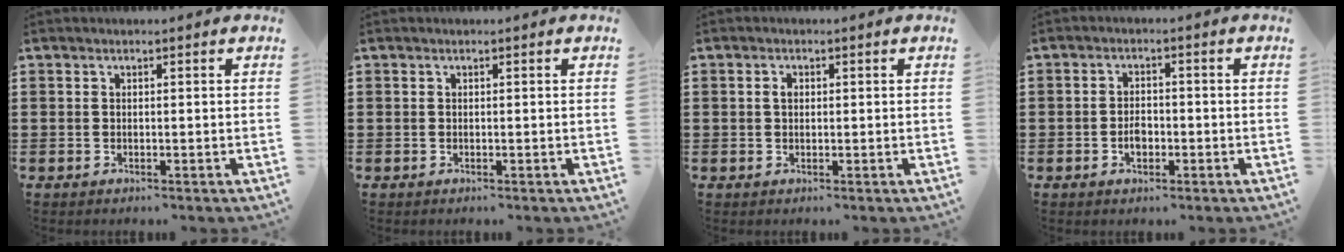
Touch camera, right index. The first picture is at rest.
{"total": 0.0}
{"total": 1.4, "force": [0.3, 1.0, 1.0], "torque": [-0.021, 0.007, 0.004]}
{"total": 2.7, "force": [-1.0, 1.6, 2.0], "torque": [-0.039, 0.002, -0.019]}